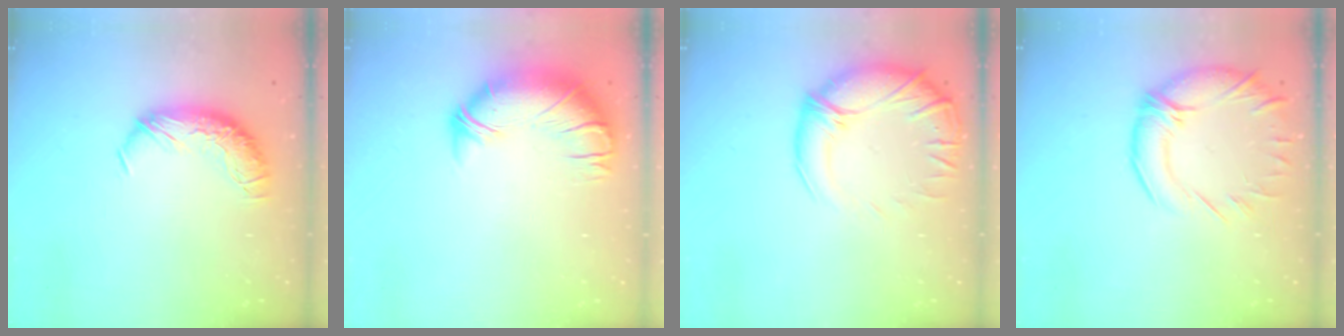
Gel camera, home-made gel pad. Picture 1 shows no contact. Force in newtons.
{"total": 2.7, "press": 1.6, "slide": 2.2}
{"total": 4.6, "press": 2.8, "slide": 3.6}
{"total": 5.5, "press": 3.9, "slide": 3.9}